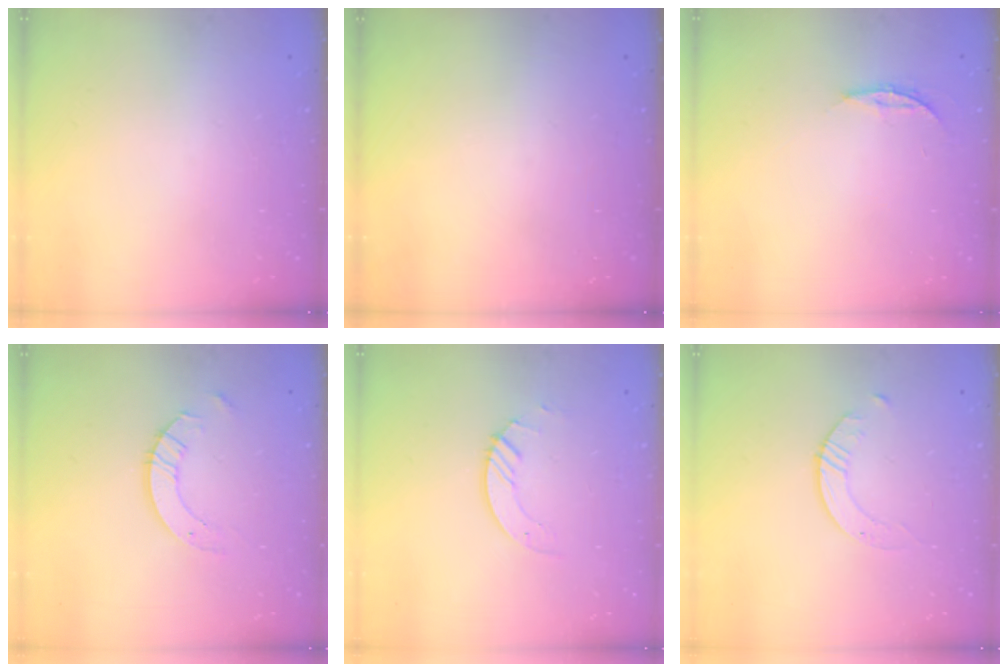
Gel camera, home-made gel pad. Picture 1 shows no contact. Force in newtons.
{"total": 0.0}
{"total": 3.8, "press": 3.8, "slide": 0.3}
{"total": 6.1, "press": 6.1, "slide": 0.6}
{"total": 3.7, "press": 3.7, "slide": 0.4}
{"total": 1.7, "press": 1.7, "slide": 0.2}